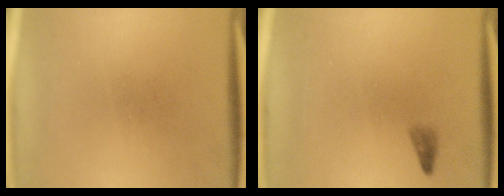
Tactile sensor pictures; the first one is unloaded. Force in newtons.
{"total": 0.9}